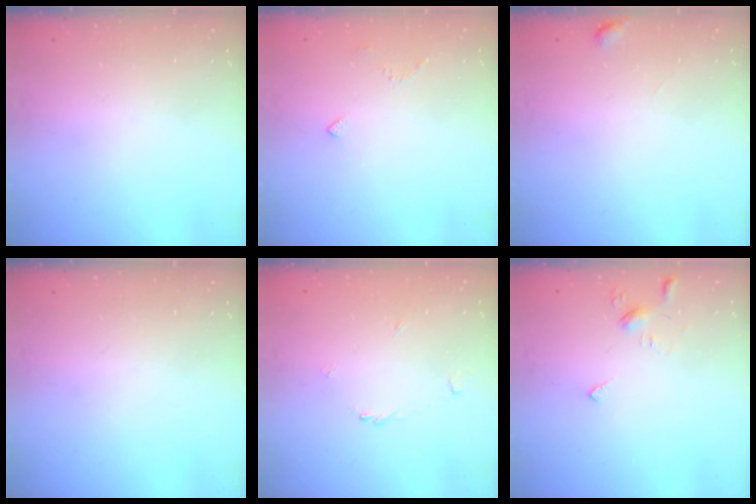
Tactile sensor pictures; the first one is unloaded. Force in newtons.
{"total": 3.0, "press": 2.9, "slide": 0.7}
{"total": 2.6, "press": 2.5, "slide": 0.3}
{"total": 0.0}
{"total": 1.2, "press": 1.2, "slide": 0.4}
{"total": 3.3, "press": 3.2, "slide": 0.6}